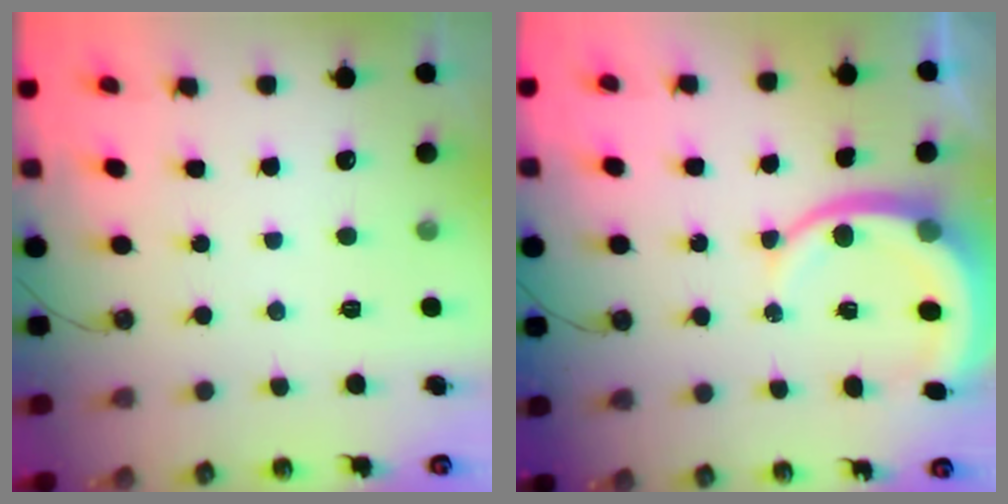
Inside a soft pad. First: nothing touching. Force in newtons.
{"total": 10.3, "press": 10.2, "slide": 1.2}